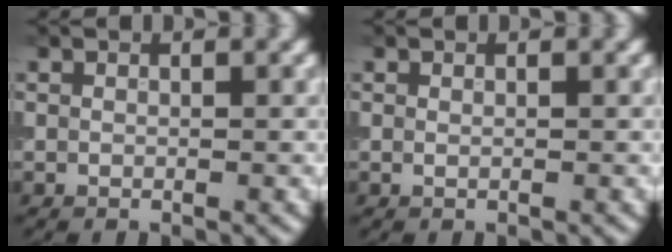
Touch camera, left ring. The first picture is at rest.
{"total": 0.0}